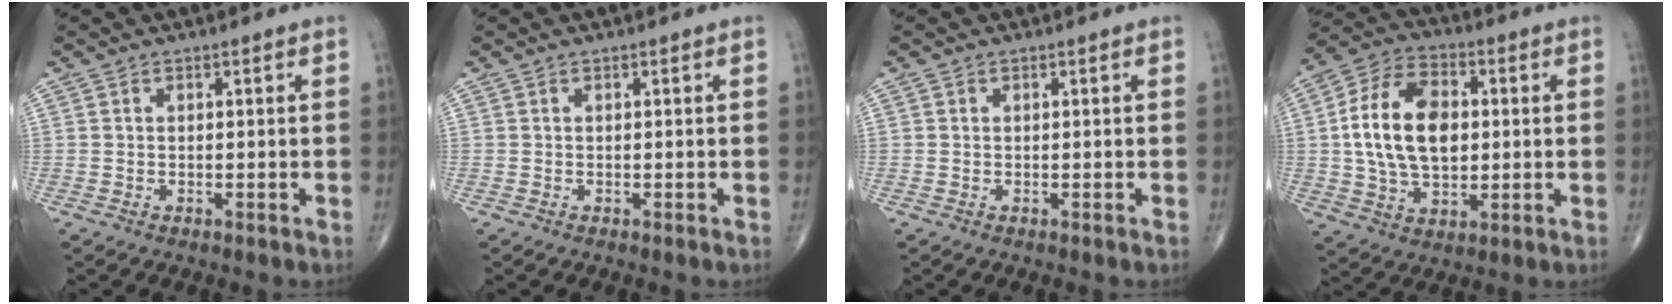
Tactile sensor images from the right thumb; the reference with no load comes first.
{"total": 0.0}
{"total": 0.0}
{"total": 16.6, "force": [1.4, 10.4, 12.8], "torque": [-0.213, 0.013, 0.022]}